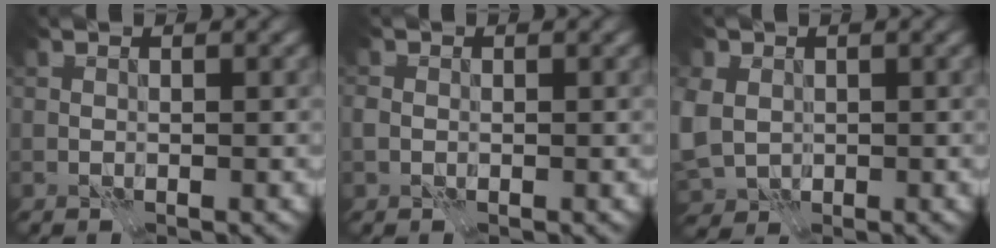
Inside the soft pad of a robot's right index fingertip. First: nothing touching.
{"total": 0.9, "force": [-0.2, 0.8, 0.4], "torque": [-0.009, 0.001, -0.007]}
{"total": 5.8, "force": [0.2, 4.8, 3.2], "torque": [-0.102, -0.002, 0.002]}